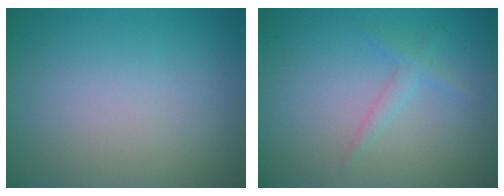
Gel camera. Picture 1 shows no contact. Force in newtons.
{"total": 1.4, "press": 1.4, "slide": 0.0}